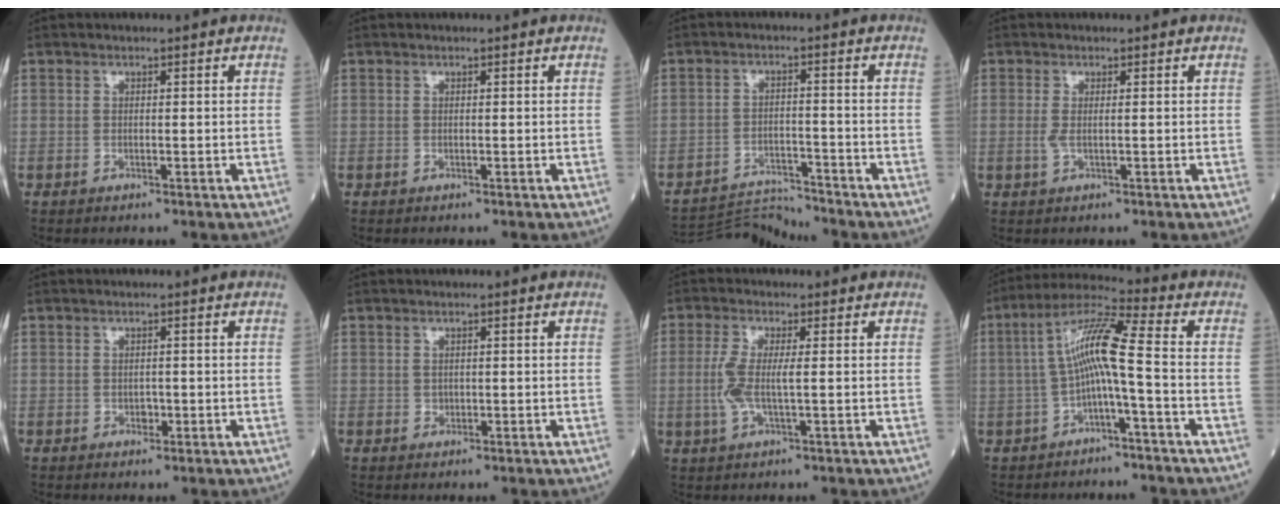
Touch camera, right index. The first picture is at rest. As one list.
[{"total": 0.0}, {"total": 7.4, "force": [-7.2, -1.0, -1.0], "torque": [0.011, -0.006, -0.127]}, {"total": 1.5, "force": [0.0, 0.2, 1.5], "torque": [-0.039, -0.003, 0.000]}, {"total": 1.1, "force": [-0.3, 0.7, 0.7], "torque": [-0.013, 0.001, -0.004]}, {"total": 0.6, "force": [0.0, 0.6, 0.3], "torque": [-0.003, 0.001, 0.000]}, {"total": 4.7, "force": [-0.2, 0.8, 4.7], "torque": [-0.113, -0.003, -0.008]}, {"total": 8.6, "force": [-1.1, -0.2, 8.5], "torque": [-0.160, 0.032, -0.024]}]